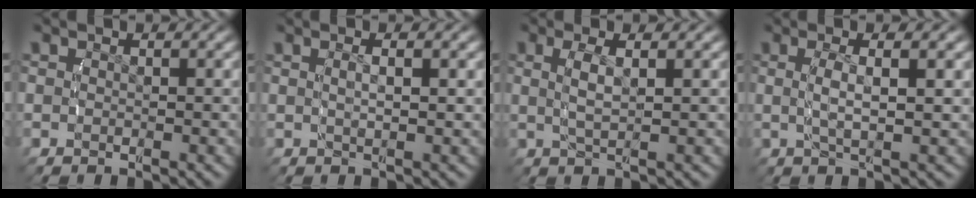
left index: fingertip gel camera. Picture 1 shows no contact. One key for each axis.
{"total": 2.0, "fx": 0.5, "fy": 0.0, "fz": 2.0, "tx": -0.030, "ty": 0.000, "tz": 0.013}
{"total": 2.5, "fx": 0.7, "fy": 0.1, "fz": 2.4, "tx": -0.055, "ty": -0.006, "tz": 0.021}
{"total": 3.3, "fx": 0.5, "fy": 0.3, "fz": 3.2, "tx": -0.068, "ty": -0.002, "tz": 0.017}